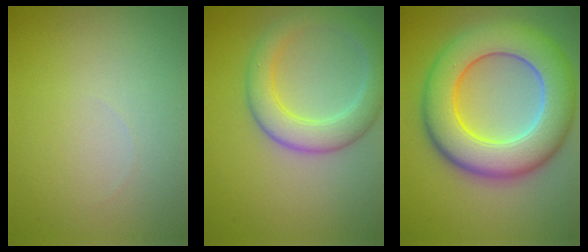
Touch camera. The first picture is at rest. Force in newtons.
{"total": 5.1, "press": 5.1, "slide": 0.4}
{"total": 11.0, "press": 10.9, "slide": 0.5}